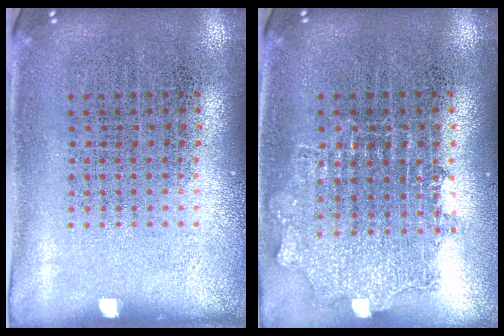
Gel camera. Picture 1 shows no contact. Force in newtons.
{"total": 1.1, "press": 1.1, "slide": 0.3}